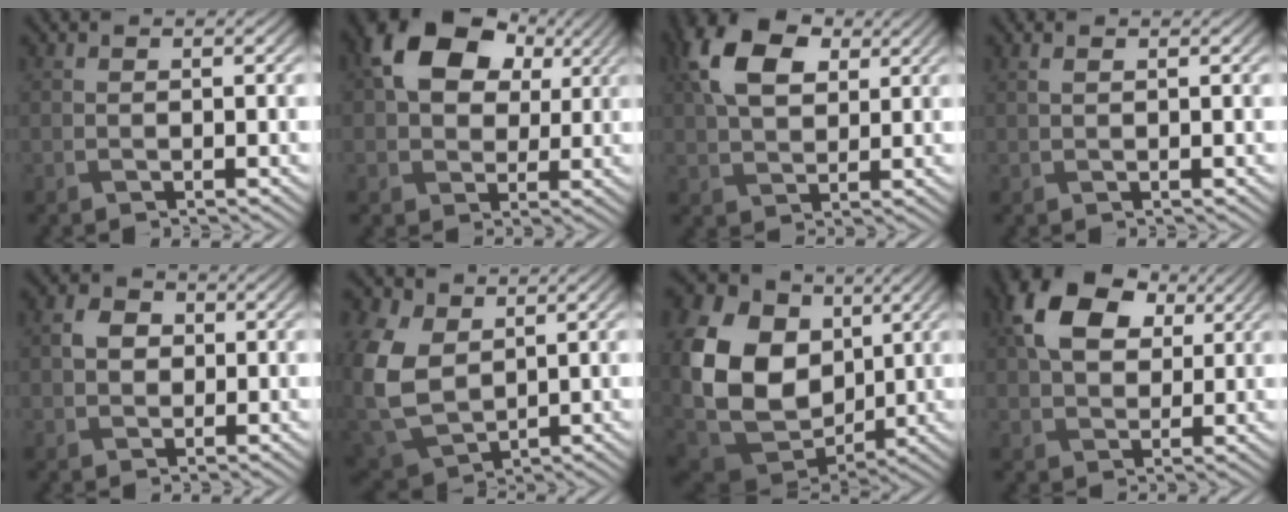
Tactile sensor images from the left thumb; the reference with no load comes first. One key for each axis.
{"total": 13.2, "fx": 4.8, "fy": 9.4, "fz": 8.0, "tx": -0.173, "ty": 0.020, "tz": 0.083}
{"total": 10.2, "fx": 3.9, "fy": 6.3, "fz": 7.1, "tx": -0.176, "ty": 0.020, "tz": 0.072}
{"total": 0.9, "fx": 0.5, "fy": 0.2, "fz": 0.7, "tx": -0.022, "ty": 0.004, "tz": 0.011}
{"total": 3.2, "fx": 0.4, "fy": 2.7, "fz": 1.7, "tx": -0.044, "ty": 0.004, "tz": 0.000}
{"total": 10.8, "fx": 2.4, "fy": 7.7, "fz": 7.2, "tx": -0.221, "ty": 0.000, "tz": 0.050}
{"total": 18.4, "fx": 3.0, "fy": 14.0, "fz": 11.5, "tx": -0.299, "ty": 0.001, "tz": 0.092}
{"total": 11.2, "fx": 4.1, "fy": 7.5, "fz": 7.2, "tx": -0.170, "ty": 0.018, "tz": 0.075}